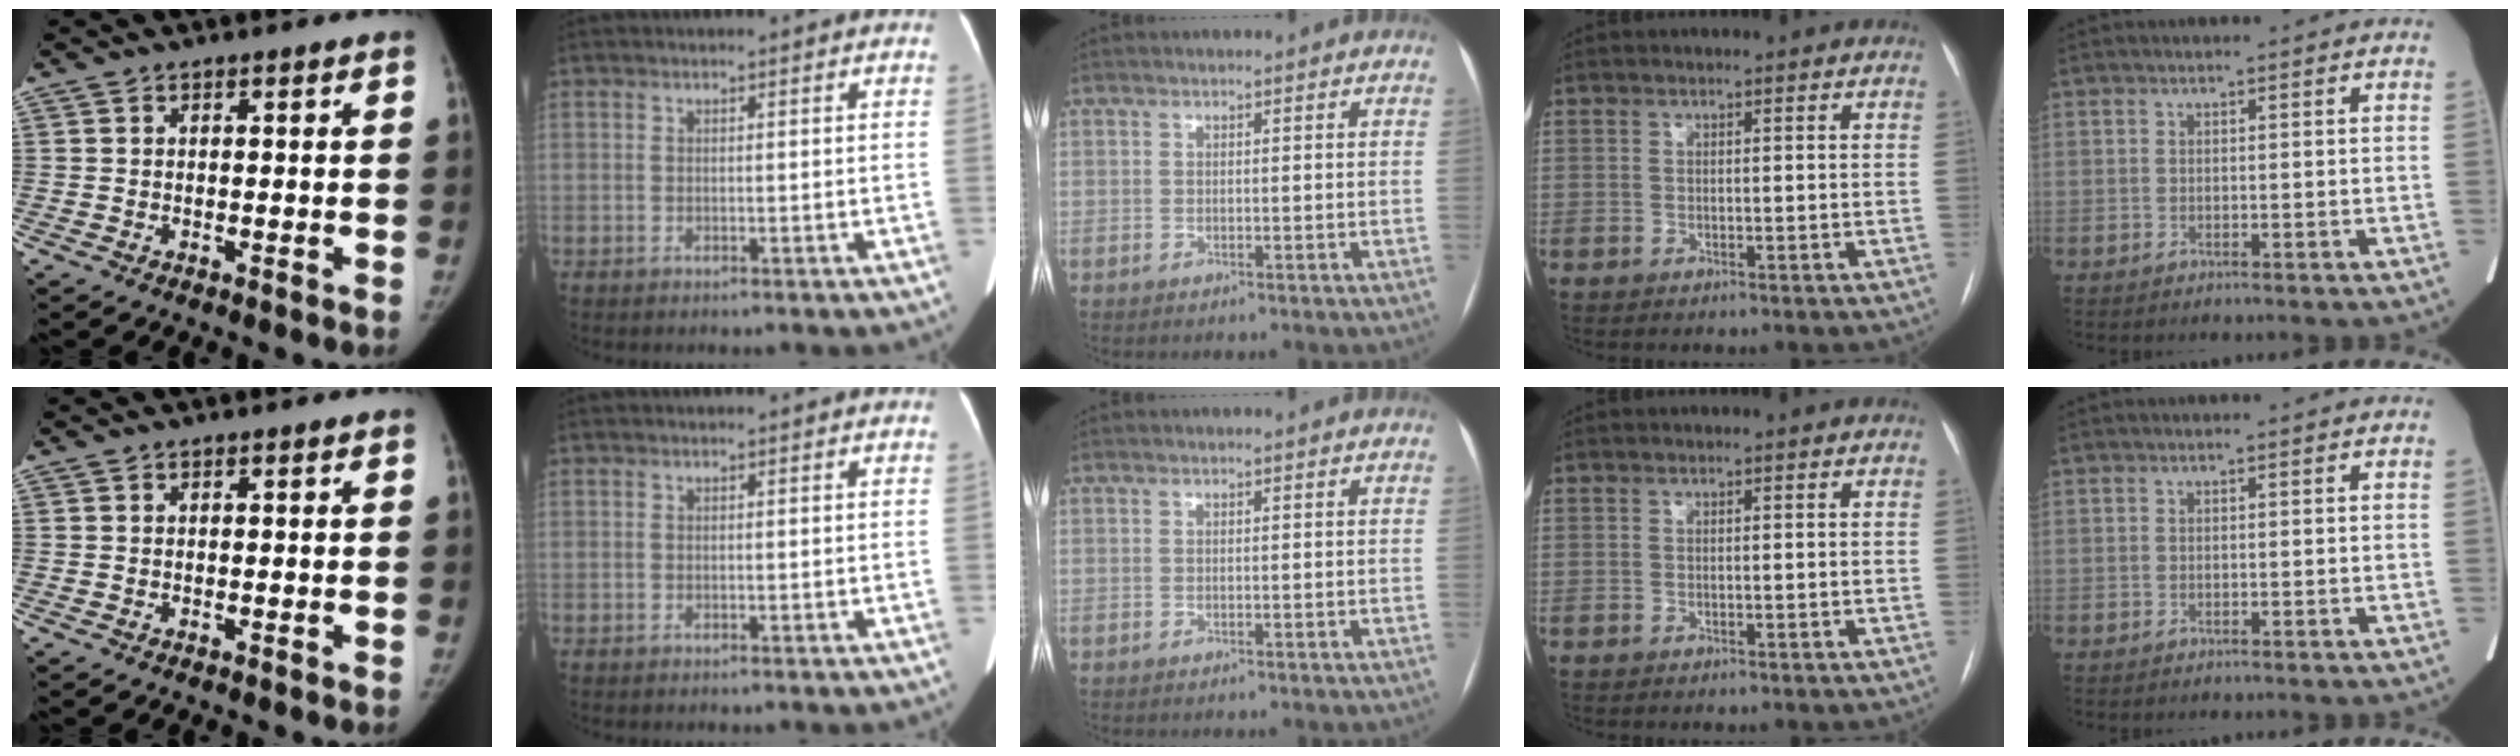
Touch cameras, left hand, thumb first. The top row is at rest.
{}